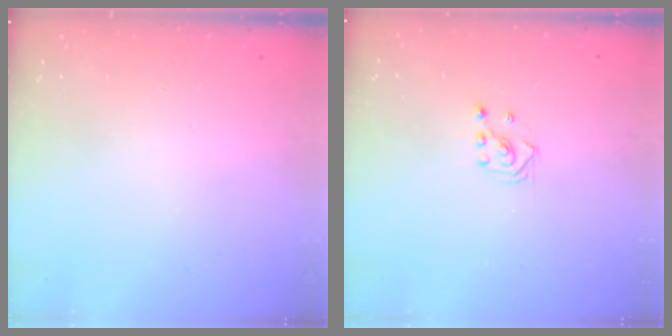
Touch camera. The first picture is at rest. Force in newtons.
{"total": 2.8, "press": 2.8, "slide": 0.3}